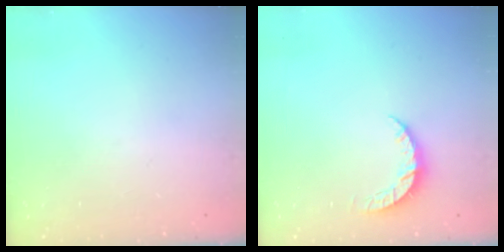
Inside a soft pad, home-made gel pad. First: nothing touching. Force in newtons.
{"total": 5.2, "press": 5.1, "slide": 0.4}